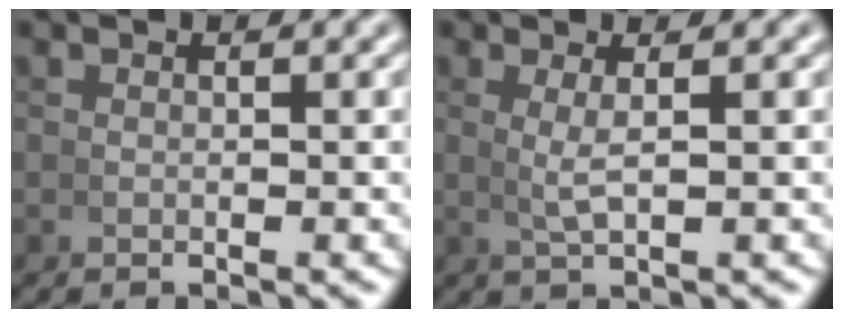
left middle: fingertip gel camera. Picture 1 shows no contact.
{"total": 2.0, "force": [0.6, 0.0, 1.9], "torque": [-0.039, -0.002, 0.015]}